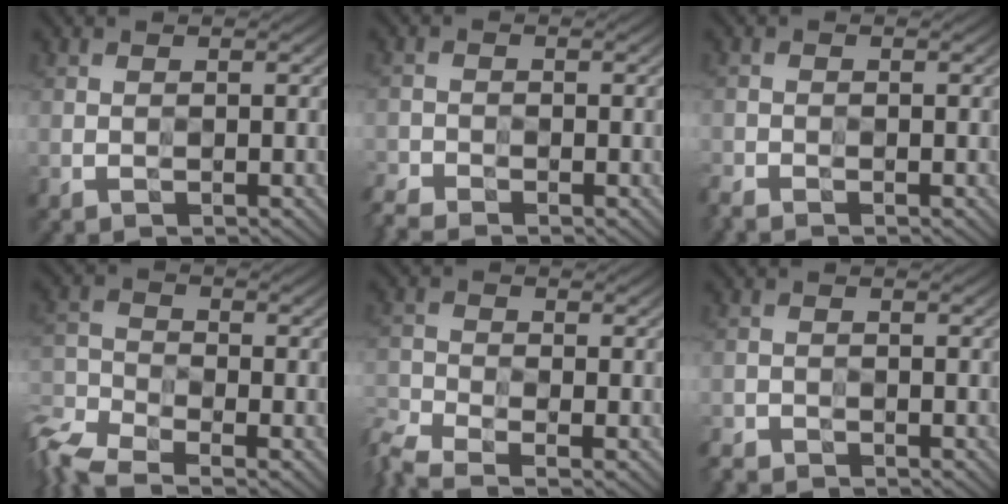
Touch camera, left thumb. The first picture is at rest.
{"total": 2.9, "force": [-2.8, 0.0, 0.7], "torque": [-0.024, -0.009, -0.064]}
{"total": 1.7, "force": [-1.7, 0.1, 0.2], "torque": [-0.009, -0.007, -0.040]}
{"total": 7.5, "force": [-6.0, 2.6, 3.5], "torque": [-0.088, -0.023, -0.127]}
{"total": 5.5, "force": [-4.5, 1.5, 2.8], "torque": [-0.065, -0.021, -0.091]}
{"total": 2.0, "force": [-2.0, 0.1, 0.0], "torque": [-0.002, -0.005, -0.044]}